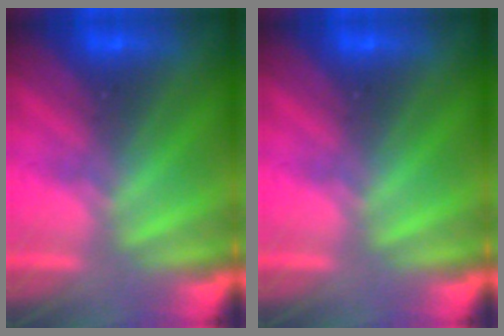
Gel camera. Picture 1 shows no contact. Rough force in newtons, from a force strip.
{"total": 0.0}